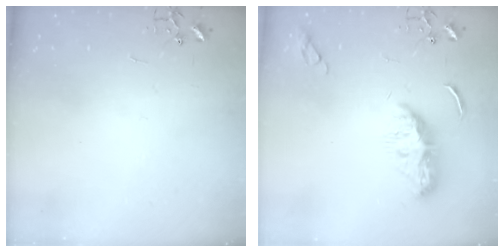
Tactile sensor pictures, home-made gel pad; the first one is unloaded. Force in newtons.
{"total": 10.6, "press": 10.6, "slide": 0.5}